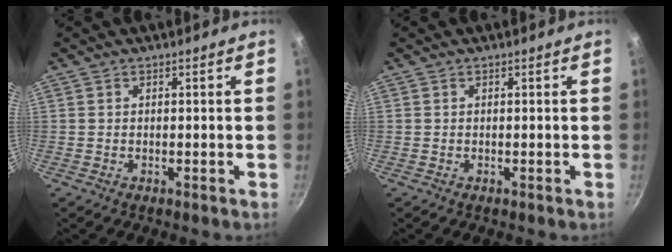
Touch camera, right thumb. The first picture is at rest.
{"total": 0.0}